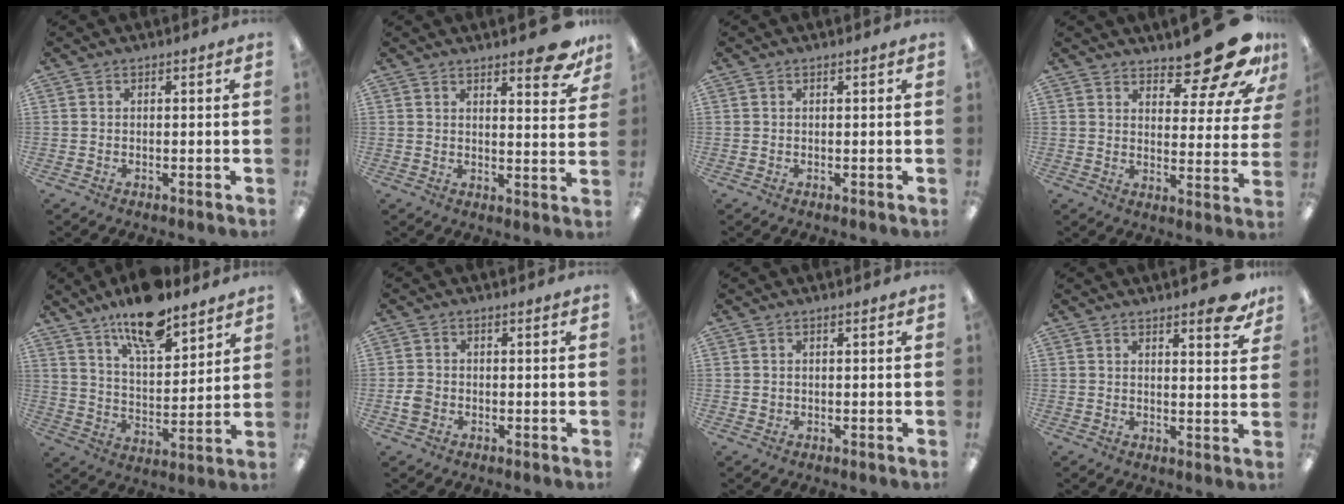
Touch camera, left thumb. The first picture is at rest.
{"total": 9.1, "force": [7.1, 2.4, 5.2], "torque": [-0.055, -0.048, 0.116]}
{"total": 0.0}
{"total": 16.7, "force": [13.2, 5.1, 8.8], "torque": [-0.106, -0.104, 0.219]}
{"total": 14.2, "force": [11.3, 4.3, 7.4], "torque": [-0.125, -0.063, 0.196]}
{"total": 2.7, "force": [-0.7, 2.2, 1.4], "torque": [-0.023, 0.006, -0.013]}
{"total": 0.7, "force": [0.4, 0.6, 0.2], "torque": [-0.005, 0.003, 0.007]}
{"total": 6.9, "force": [5.2, 1.7, 4.1], "torque": [-0.046, -0.031, 0.083]}